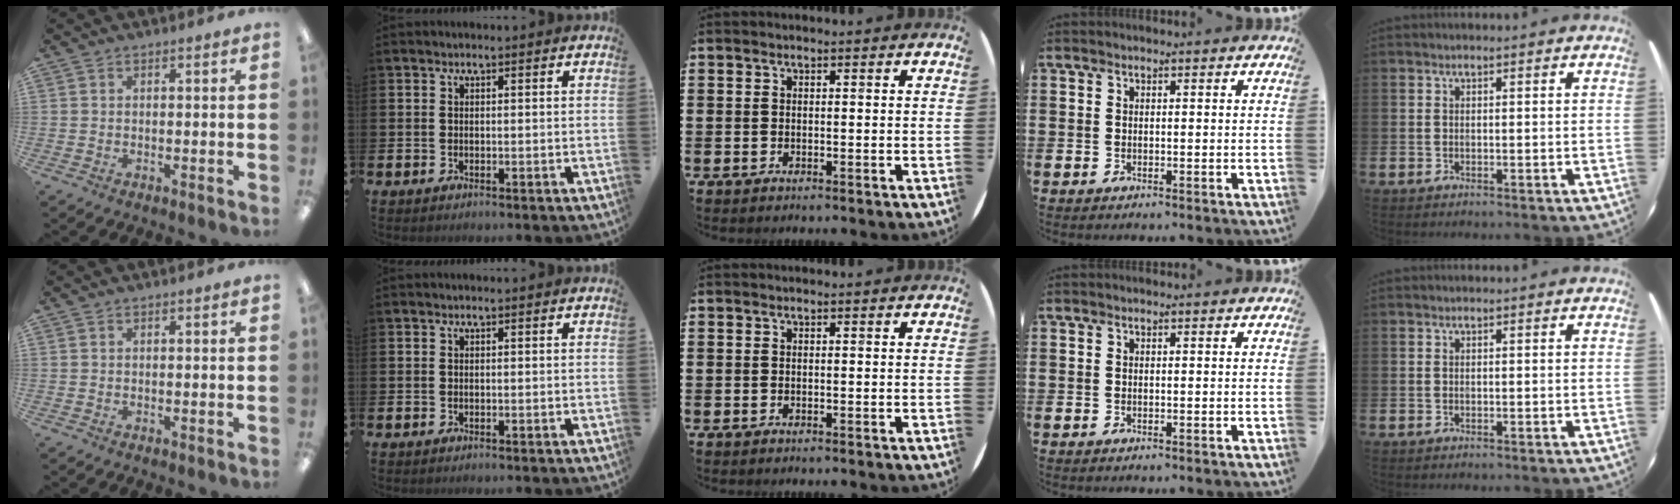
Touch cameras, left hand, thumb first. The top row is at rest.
{}